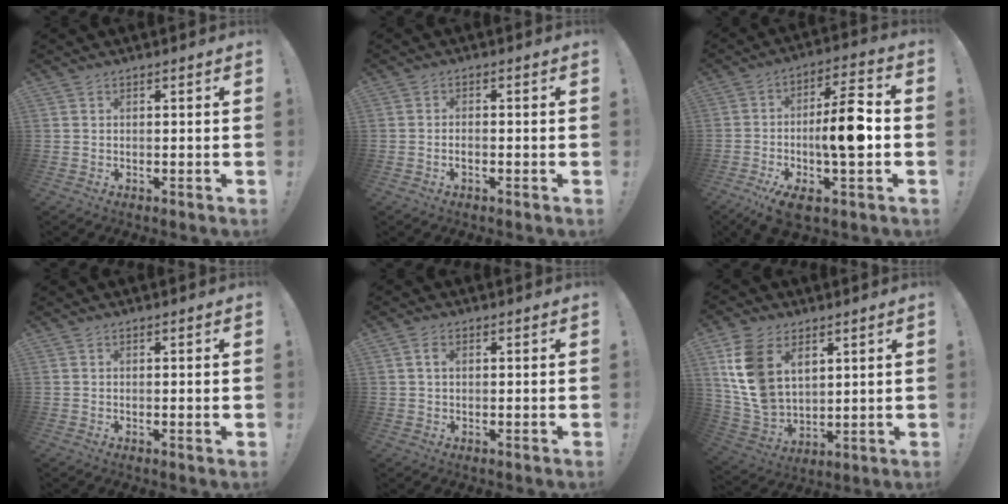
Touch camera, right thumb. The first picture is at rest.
{"total": 1.5, "force": [-1.0, 0.5, 0.9], "torque": [-0.021, 0.007, -0.017]}
{"total": 16.8, "force": [-3.3, 4.6, 15.9], "torque": [-0.270, 0.031, -0.046]}
{"total": 1.0, "force": [0.0, -0.2, 1.0], "torque": [-0.017, -0.002, 0.000]}
{"total": 2.5, "force": [0.8, 1.6, 1.7], "torque": [-0.032, 0.005, 0.013]}
{"total": 15.3, "force": [6.4, 10.7, 8.8], "torque": [-0.188, -0.032, 0.124]}